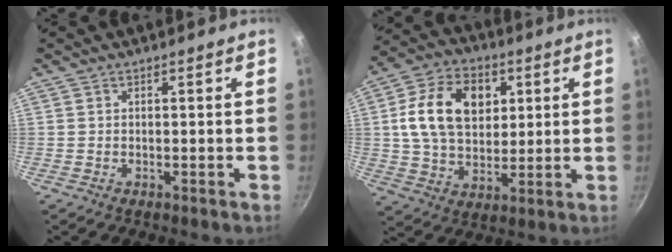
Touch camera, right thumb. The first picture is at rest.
{"total": 16.5, "force": [3.9, 11.7, 10.9], "torque": [-0.168, 0.001, 0.060]}